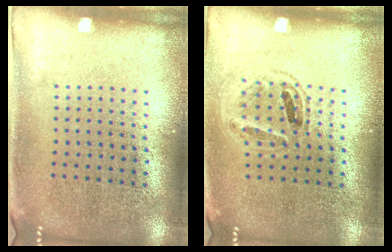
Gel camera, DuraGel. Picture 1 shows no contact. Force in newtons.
{"total": 0.9, "press": 0.9, "slide": 0.2}